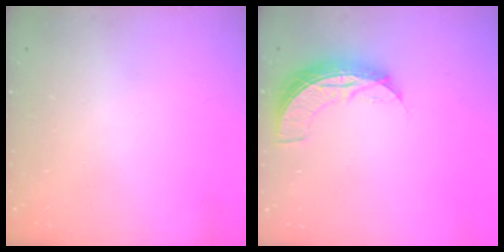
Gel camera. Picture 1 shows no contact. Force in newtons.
{"total": 8.3, "press": 8.3, "slide": 0.4}